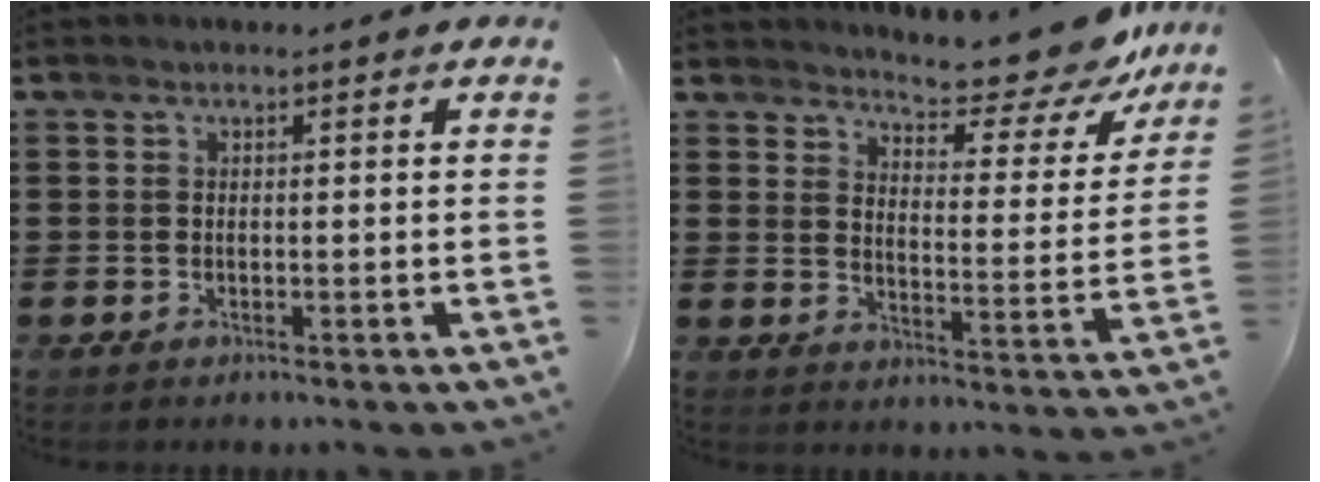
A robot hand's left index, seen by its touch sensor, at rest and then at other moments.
{"total": 8.1, "force": [7.7, 0.5, 2.6], "torque": [-0.043, -0.068, 0.130]}